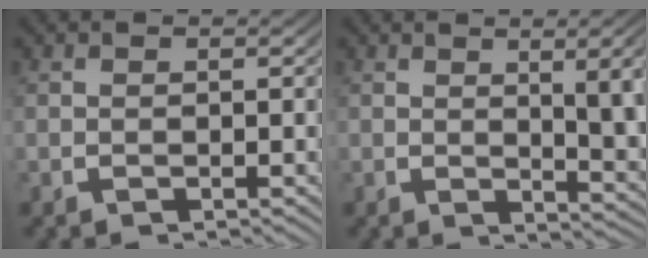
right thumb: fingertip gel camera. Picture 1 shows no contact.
{"total": 6.1, "force": [0.5, 2.4, 5.6], "torque": [-0.064, -0.006, 0.013]}